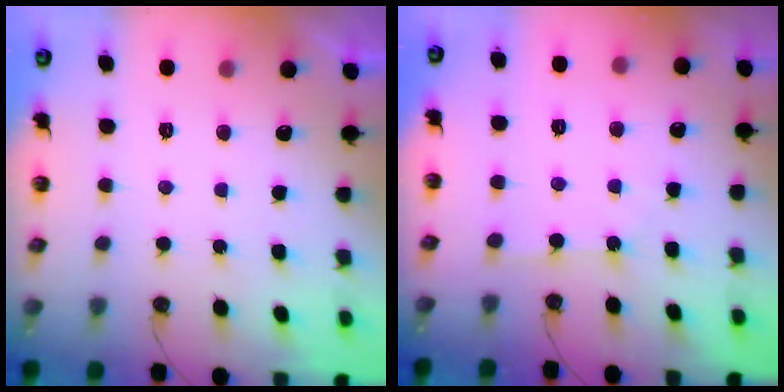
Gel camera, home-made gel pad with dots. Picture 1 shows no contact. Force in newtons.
{"total": 2.1, "press": 2.1, "slide": 0.3}